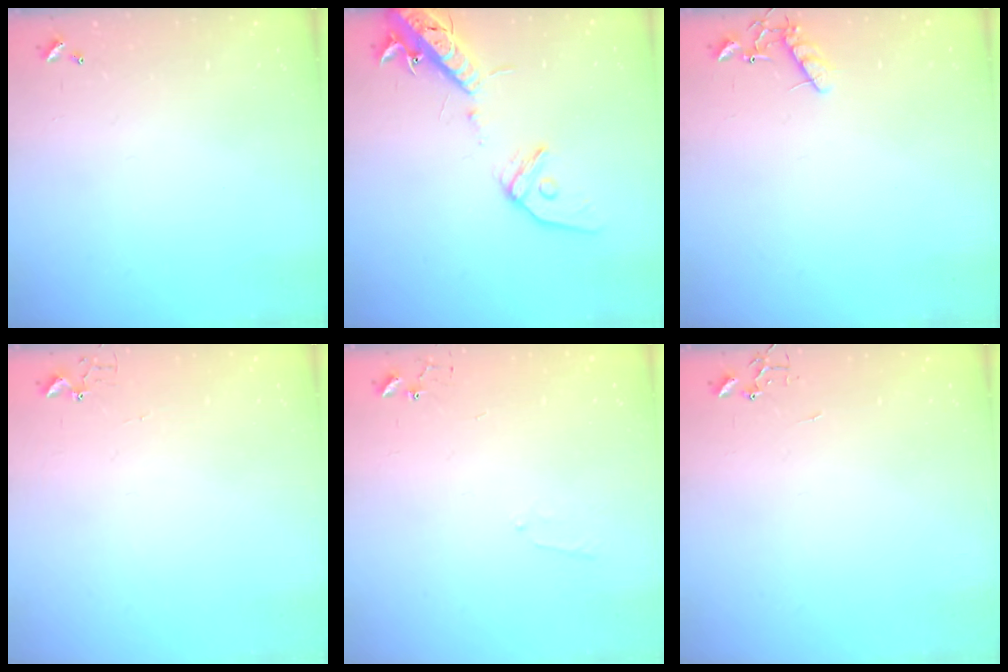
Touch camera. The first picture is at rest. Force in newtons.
{"total": 15.4, "press": 15.0, "slide": 3.5}
{"total": 8.1, "press": 8.1, "slide": 0.3}
{"total": 2.7, "press": 2.7, "slide": 0.3}
{"total": 5.1, "press": 5.1, "slide": 0.5}
{"total": 0.0}